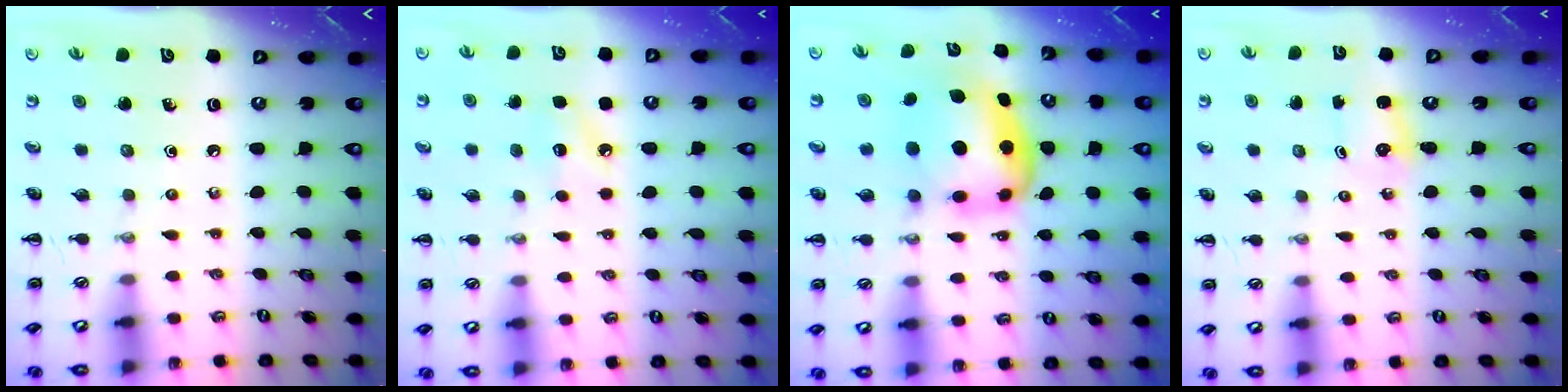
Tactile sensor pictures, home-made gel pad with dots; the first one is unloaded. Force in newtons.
{"total": 7.1, "press": 7.0, "slide": 1.5}
{"total": 7.1, "press": 6.9, "slide": 1.7}
{"total": 2.0, "press": 1.9, "slide": 0.7}